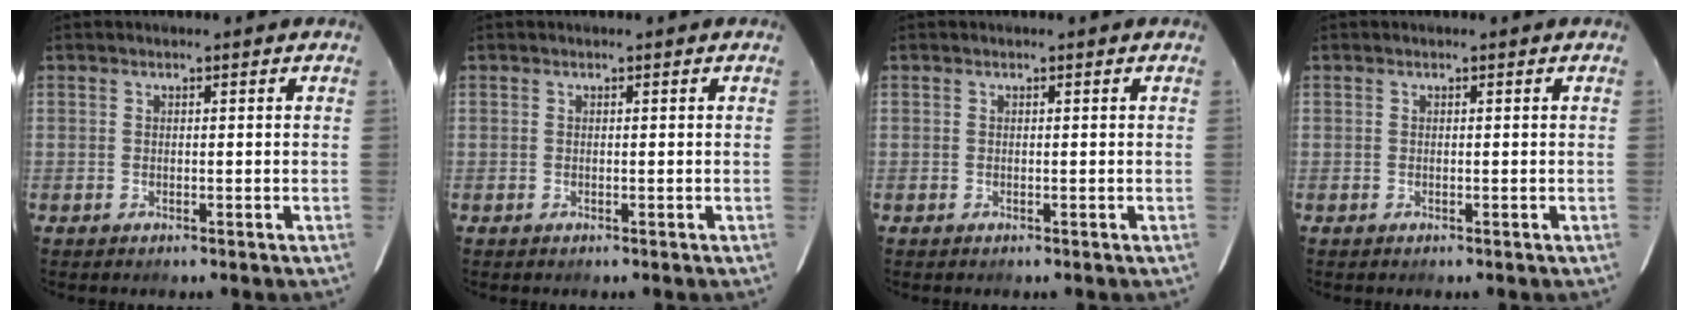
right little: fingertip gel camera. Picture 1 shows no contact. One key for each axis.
{"total": 0.0}
{"total": 0.0}
{"total": 0.0}